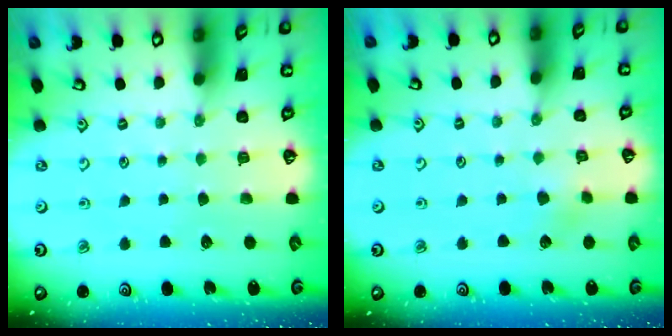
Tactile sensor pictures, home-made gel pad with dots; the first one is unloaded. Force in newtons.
{"total": 3.4, "press": 3.4, "slide": 0.3}